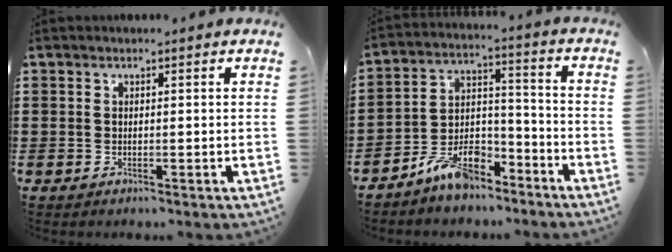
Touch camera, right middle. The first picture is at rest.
{"total": 9.1, "force": [-7.9, 3.1, 3.4], "torque": [-0.064, 0.025, -0.150]}